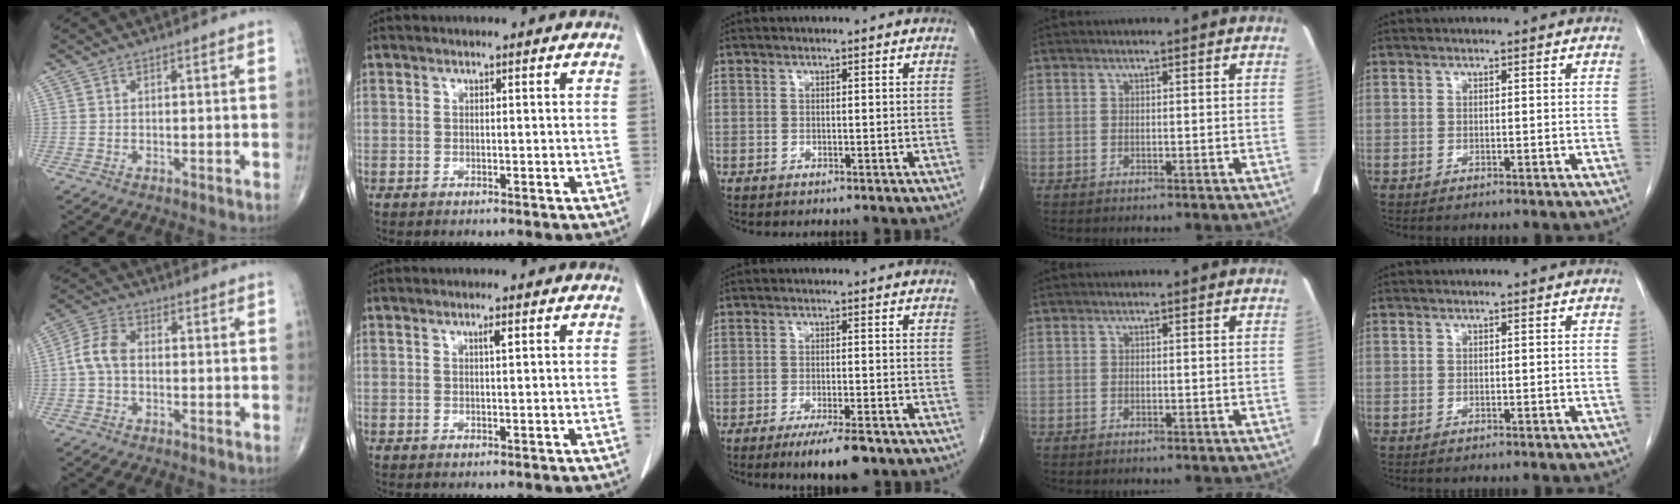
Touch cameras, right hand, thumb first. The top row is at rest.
{"thumb": {"total": 5.9, "force": [-0.4, 3.8, 4.5], "torque": [-0.091, 0.018, -0.017]}, "index": {"total": 1.1, "force": [0.5, 0.0, 0.9], "torque": [-0.018, 0.000, 0.009]}, "middle": {"total": 6.2, "force": [-4.2, 0.9, 4.5], "torque": [-0.067, -0.012, -0.063]}}